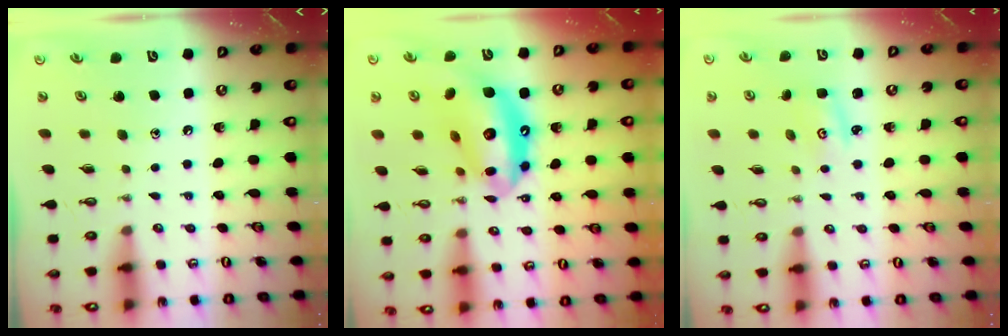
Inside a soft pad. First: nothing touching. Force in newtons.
{"total": 17.6, "press": 17.5, "slide": 1.6}
{"total": 2.1, "press": 2.1, "slide": 0.3}